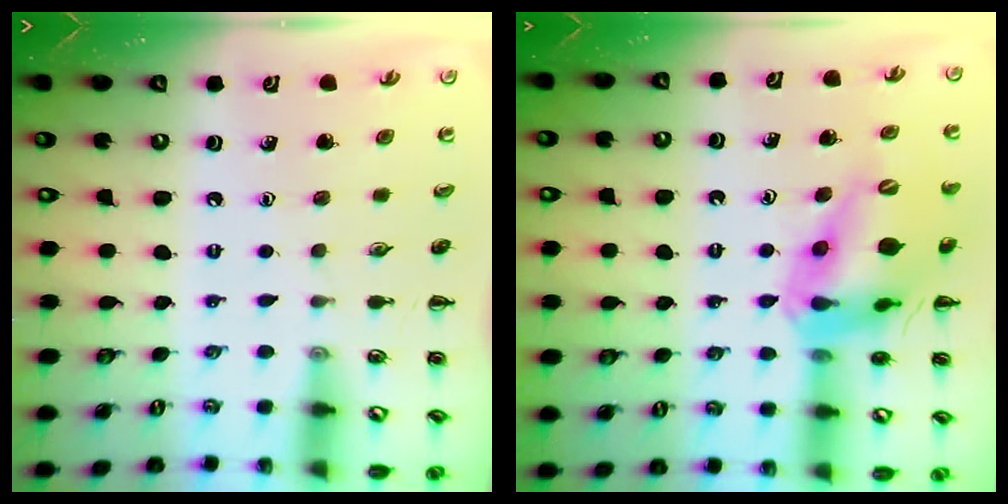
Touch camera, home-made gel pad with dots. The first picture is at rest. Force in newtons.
{"total": 18.7, "press": 18.4, "slide": 3.0}